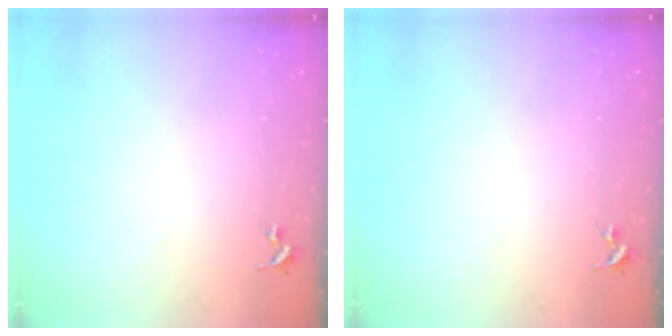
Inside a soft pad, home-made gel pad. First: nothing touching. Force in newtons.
{"total": 0.0}